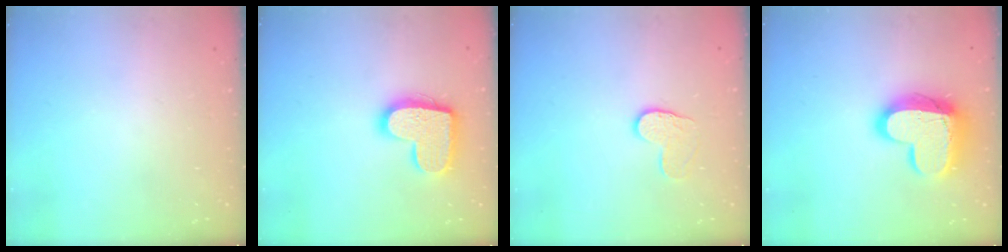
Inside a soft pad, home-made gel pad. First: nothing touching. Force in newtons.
{"total": 15.6, "press": 15.6, "slide": 0.8}
{"total": 6.9, "press": 6.8, "slide": 0.5}
{"total": 15.7, "press": 15.7, "slide": 1.2}